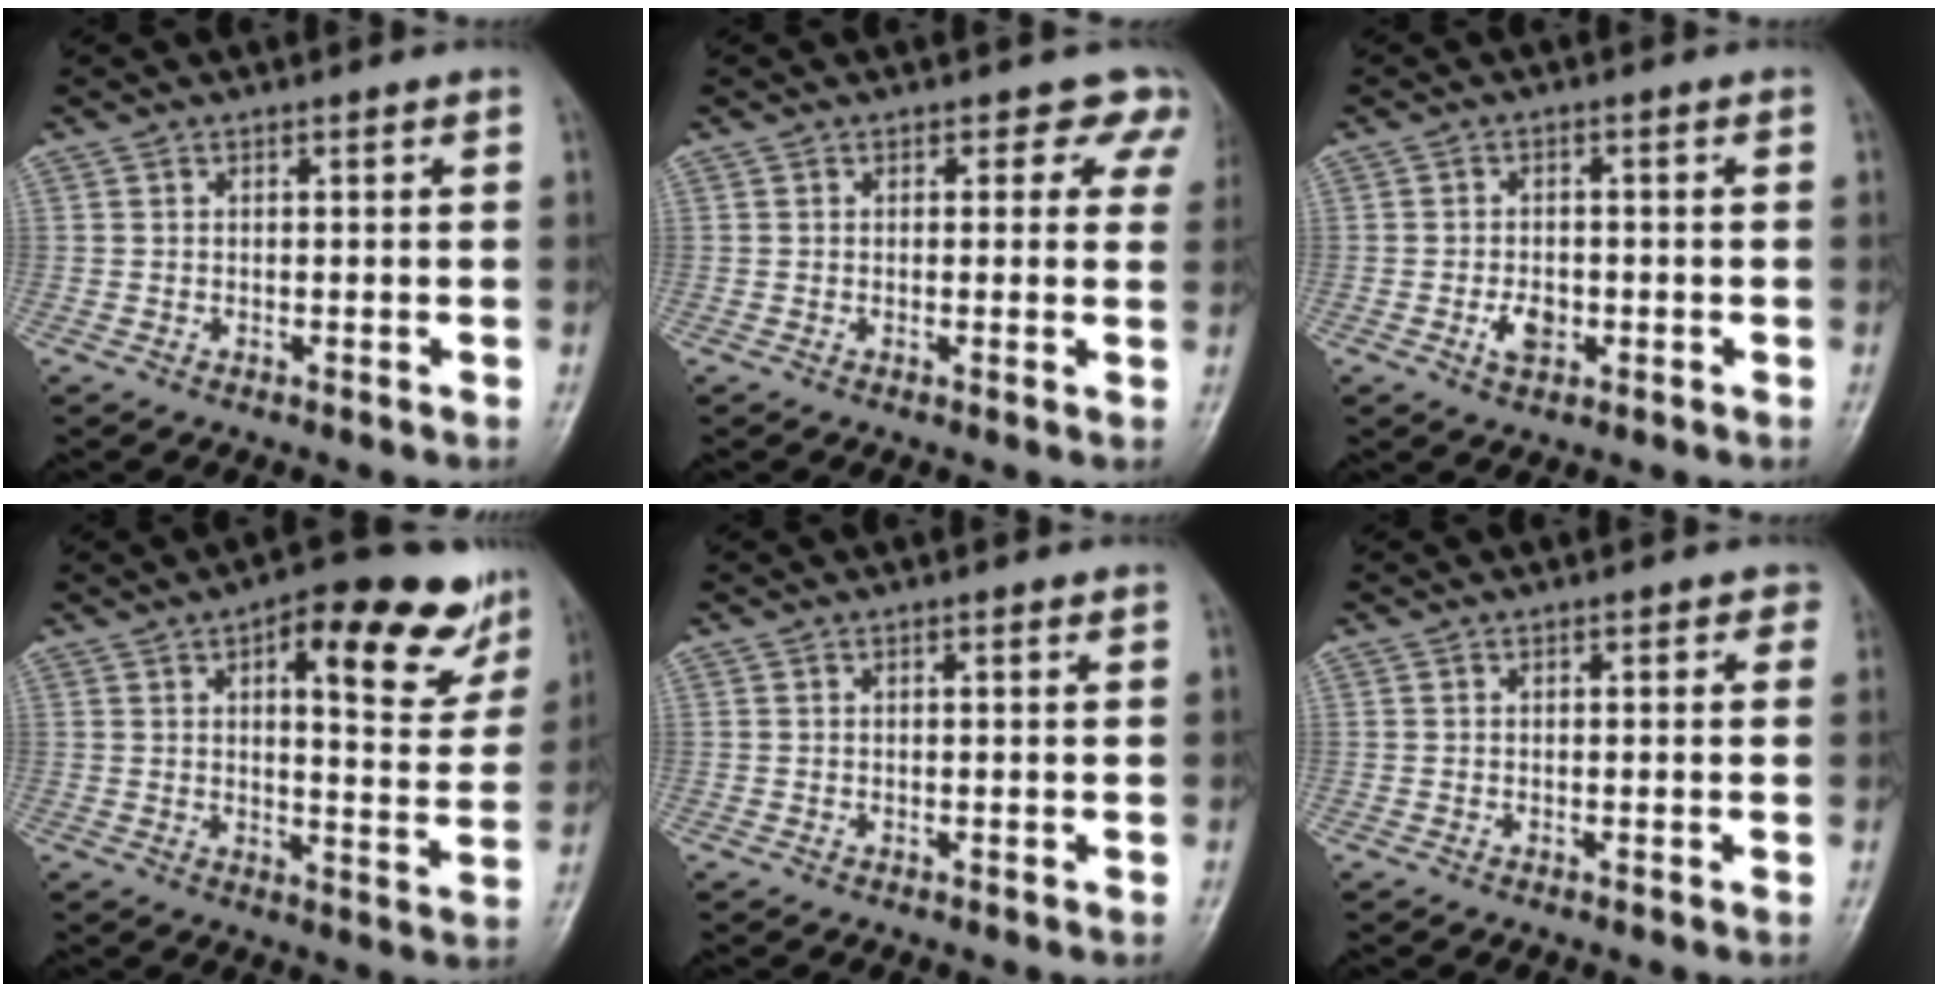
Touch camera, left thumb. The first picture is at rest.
{"total": 4.5, "force": [3.1, 2.9, 1.5], "torque": [0.025, -0.011, 0.013]}
{"total": 3.9, "force": [-1.3, 2.5, 2.6], "torque": [-0.040, 0.003, -0.021]}
{"total": 16.6, "force": [9.2, 6.1, 12.4], "torque": [-0.114, -0.028, 0.122]}
{"total": 0.7, "force": [0.4, 0.2, 0.6], "torque": [-0.009, 0.000, 0.004]}
{"total": 1.6, "force": [0.7, 1.0, 1.1], "torque": [0.001, 0.002, 0.004]}